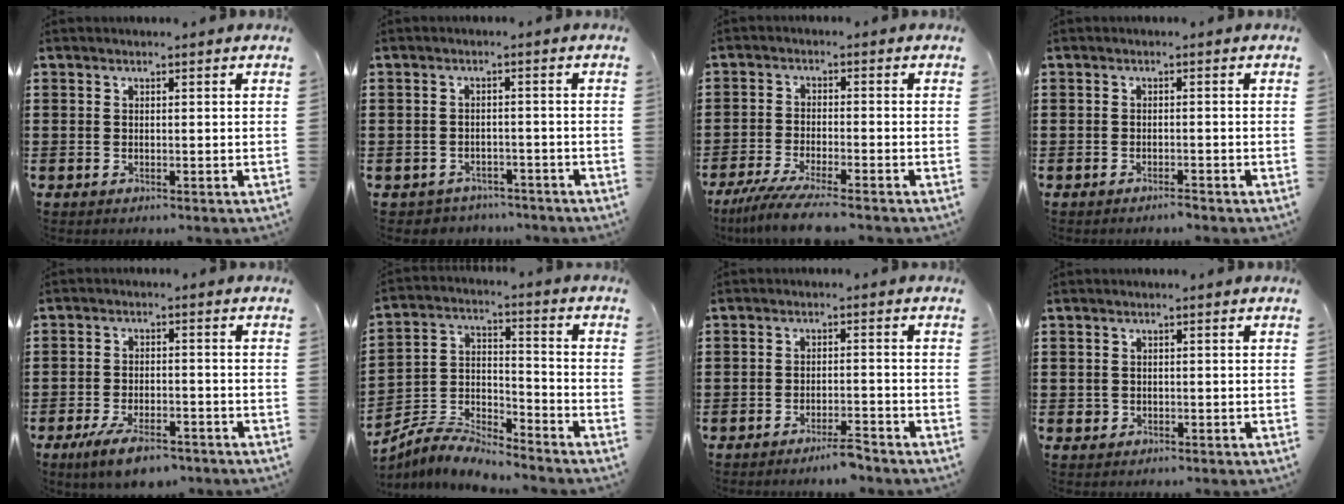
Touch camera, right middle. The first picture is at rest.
{"total": 2.2, "force": [-2.1, 0.5, -0.2], "torque": [-0.006, -0.002, -0.048]}
{"total": 5.5, "force": [-4.7, -0.2, 2.8], "torque": [-0.067, -0.023, -0.091]}
{"total": 1.0, "force": [-0.9, 0.0, 0.4], "torque": [-0.010, -0.002, -0.017]}
{"total": 5.6, "force": [-4.3, 1.4, 3.2], "torque": [-0.065, -0.003, -0.079]}
{"total": 7.1, "force": [-6.9, 0.8, 1.2], "torque": [-0.033, 0.007, -0.139]}
{"total": 3.2, "force": [-2.8, 0.0, 1.4], "torque": [-0.022, 0.005, -0.054]}
{"total": 0.7, "force": [0.0, 0.7, 0.1], "torque": [-0.004, 0.006, -0.002]}